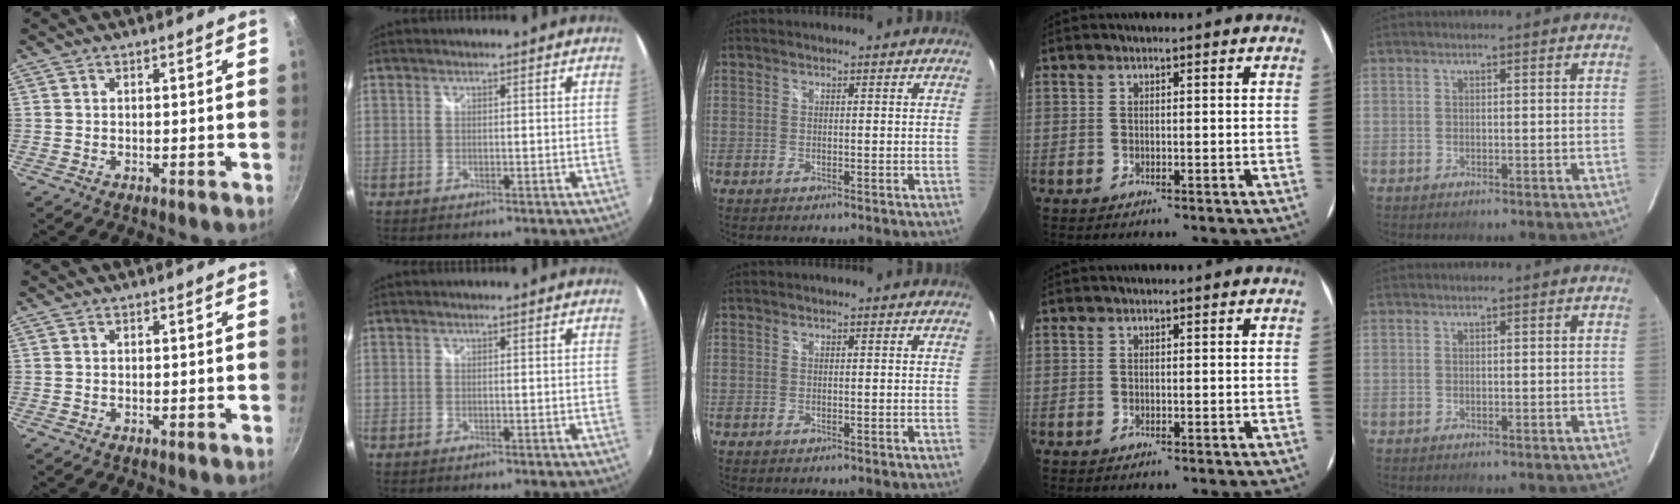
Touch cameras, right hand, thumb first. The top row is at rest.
{}